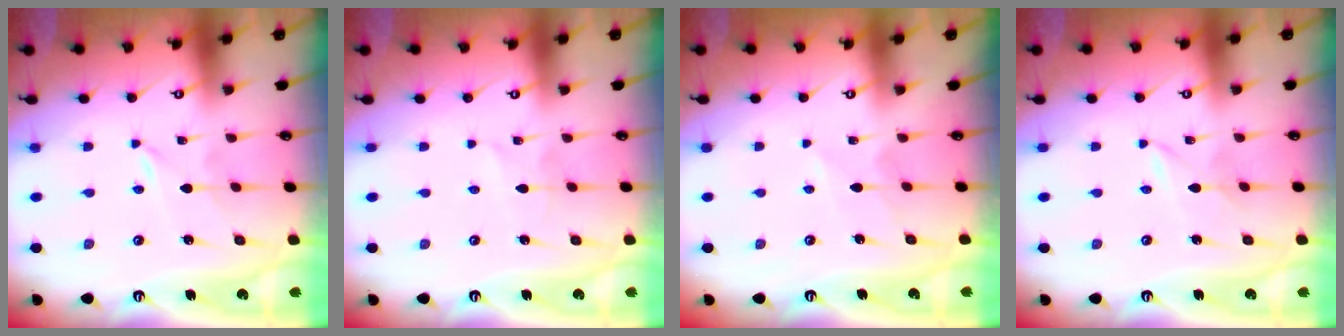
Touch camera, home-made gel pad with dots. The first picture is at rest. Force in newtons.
{"total": 1.7, "press": 1.6, "slide": 0.2}
{"total": 1.6, "press": 1.5, "slide": 0.3}
{"total": 1.3, "press": 1.3, "slide": 0.2}